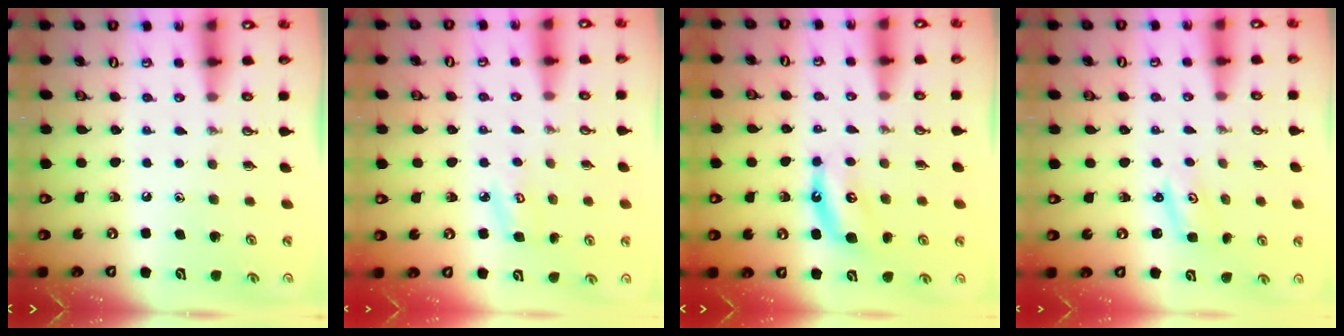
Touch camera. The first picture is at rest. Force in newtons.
{"total": 5.4, "press": 5.4, "slide": 0.6}
{"total": 6.3, "press": 6.3, "slide": 0.6}
{"total": 2.1, "press": 2.1, "slide": 0.2}